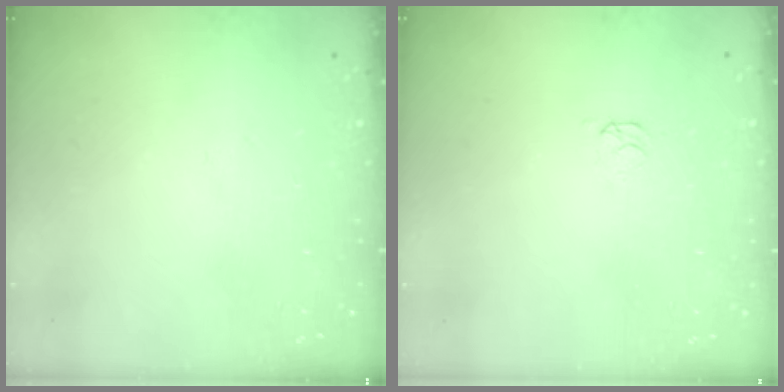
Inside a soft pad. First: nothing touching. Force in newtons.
{"total": 1.6, "press": 1.6, "slide": 0.4}